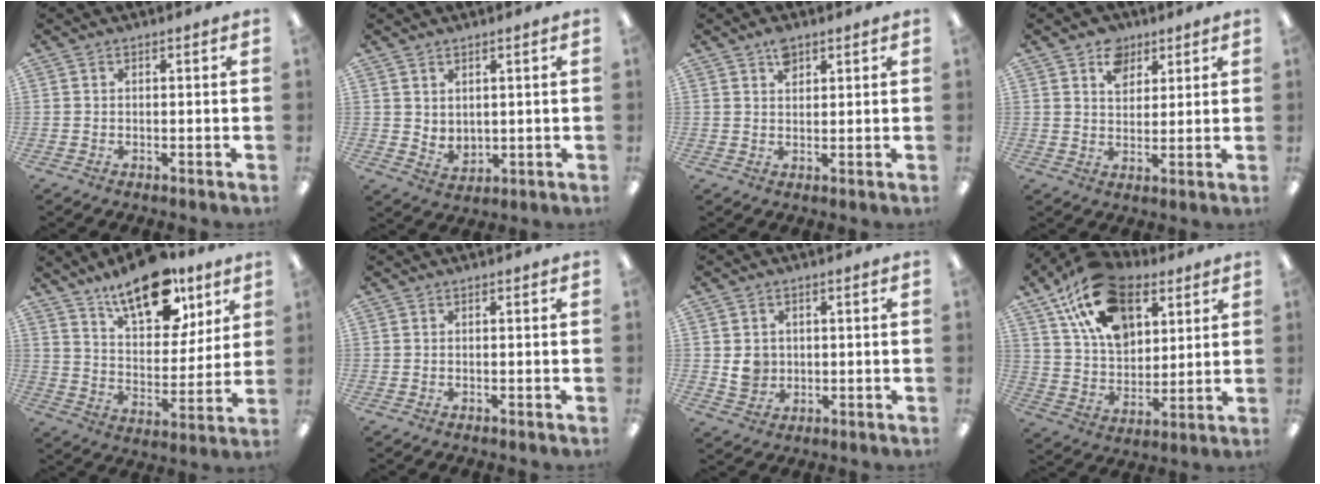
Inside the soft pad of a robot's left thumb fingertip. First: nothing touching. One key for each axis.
{"total": 3.3, "fx": 2.8, "fy": 1.6, "fz": 0.4, "tx": -0.006, "ty": -0.019, "tz": 0.053}
{"total": 3.3, "fx": 2.3, "fy": 1.7, "fz": 1.7, "tx": -0.024, "ty": -0.006, "tz": 0.038}
{"total": 7.7, "fx": 4.6, "fy": 5.4, "fz": 3.0, "tx": -0.037, "ty": -0.010, "tz": 0.081}
{"total": 18.1, "fx": 12.8, "fy": 8.3, "fz": 9.8, "tx": -0.155, "ty": -0.068, "tz": 0.220}
{"total": 0.0}
{"total": 4.3, "fx": 0.5, "fy": 4.0, "fz": 1.6, "tx": -0.011, "ty": -0.002, "tz": 0.006}
{"total": 20.6, "fx": 11.7, "fy": 12.2, "fz": 11.8, "tx": -0.214, "ty": -0.035, "tz": 0.215}